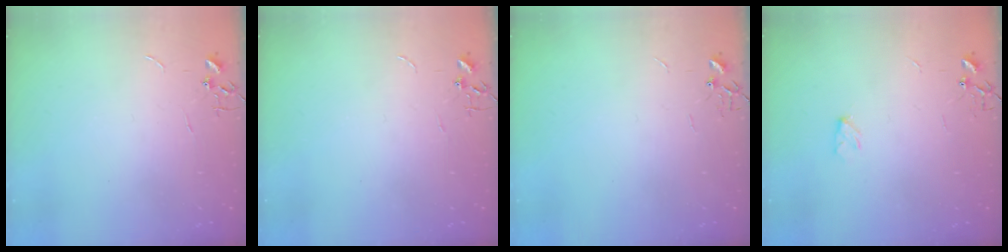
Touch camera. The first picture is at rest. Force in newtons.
{"total": 0.0}
{"total": 0.0}
{"total": 3.8, "press": 3.8, "slide": 0.7}